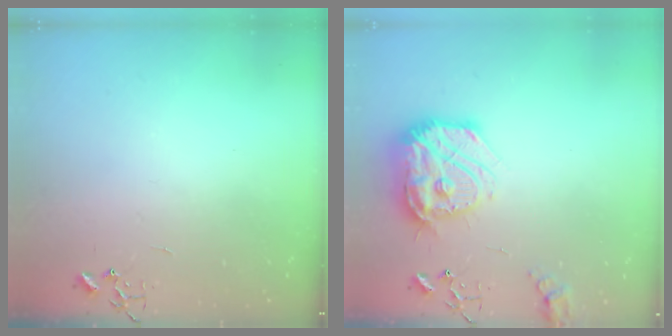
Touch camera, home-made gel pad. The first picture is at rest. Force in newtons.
{"total": 19.7, "press": 19.6, "slide": 1.8}